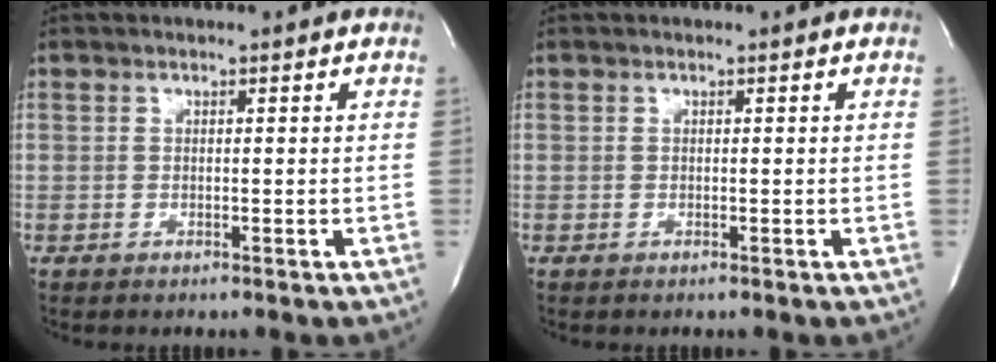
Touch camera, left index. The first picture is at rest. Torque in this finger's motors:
{"motor_torque": [0.02, -0.01, -0.01, 0.00]}